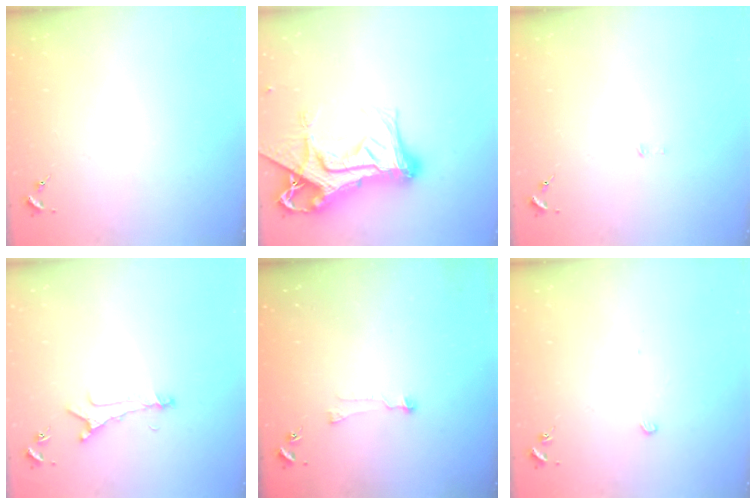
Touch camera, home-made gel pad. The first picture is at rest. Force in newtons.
{"total": 21.5, "press": 21.4, "slide": 2.2}
{"total": 2.9, "press": 2.9, "slide": 0.2}
{"total": 6.1, "press": 6.0, "slide": 0.6}
{"total": 6.0, "press": 6.0, "slide": 0.5}
{"total": 2.6, "press": 2.6, "slide": 0.1}